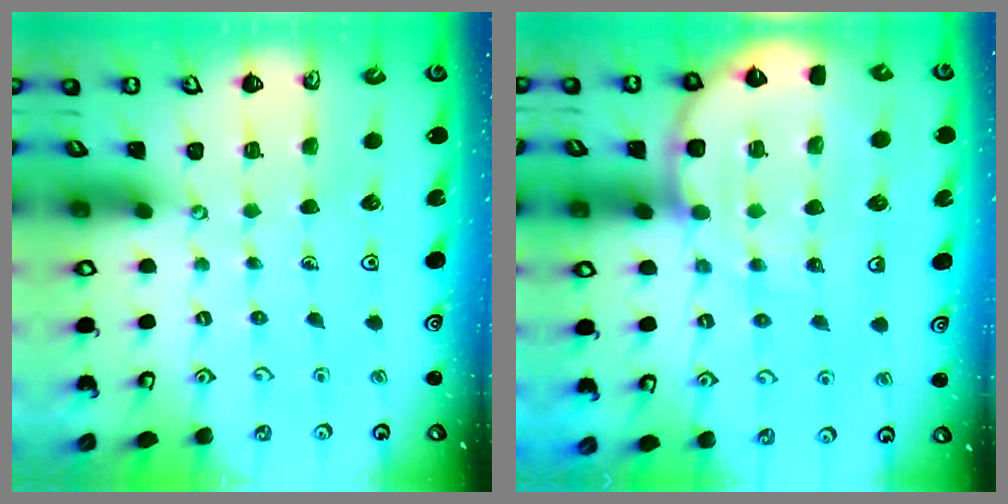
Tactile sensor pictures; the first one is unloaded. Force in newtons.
{"total": 9.6, "press": 9.5, "slide": 1.2}